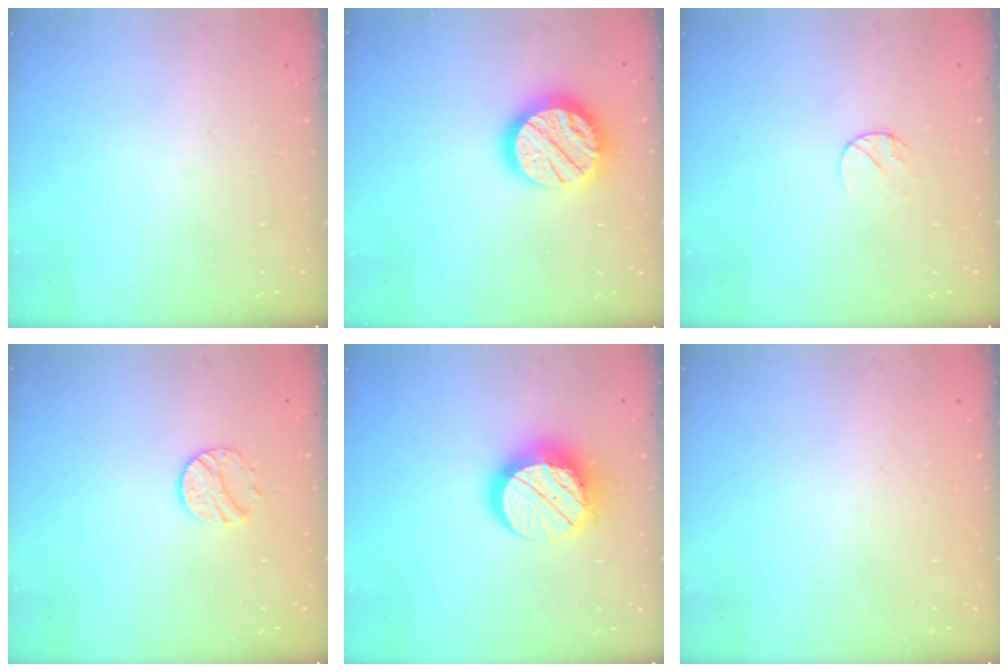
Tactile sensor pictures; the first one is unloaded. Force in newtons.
{"total": 18.3, "press": 18.3, "slide": 1.3}
{"total": 5.3, "press": 5.2, "slide": 0.6}
{"total": 8.7, "press": 8.7, "slide": 0.3}
{"total": 14.1, "press": 14.0, "slide": 1.3}
{"total": 0.6, "press": 0.5, "slide": 0.1}